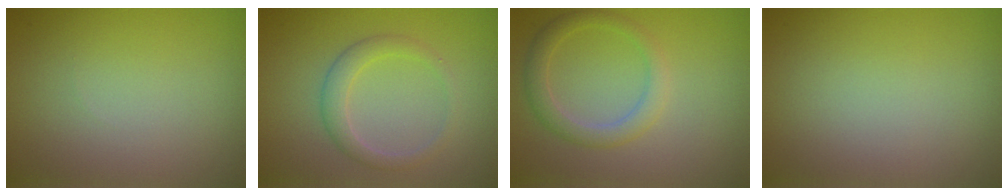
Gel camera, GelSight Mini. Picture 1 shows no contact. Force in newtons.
{"total": 2.2, "press": 2.2, "slide": 0.1}
{"total": 2.4, "press": 2.4, "slide": 0.2}
{"total": 0.0}